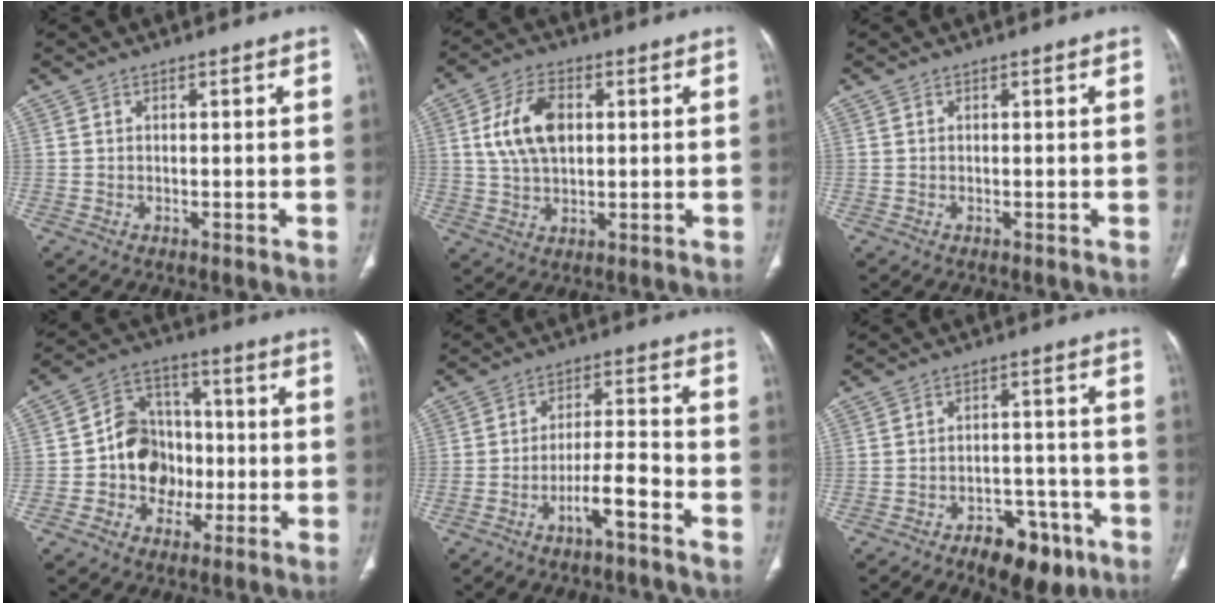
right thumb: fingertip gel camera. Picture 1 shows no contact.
{"total": 10.3, "force": [2.0, 6.3, 7.9], "torque": [-0.143, 0.003, 0.041]}
{"total": 0.0}
{"total": 11.6, "force": [-1.9, 10.1, 5.5], "torque": [-0.039, 0.035, -0.039]}
{"total": 7.0, "force": [-4.1, 1.5, 5.5], "torque": [-0.099, 0.039, -0.071]}
{"total": 11.6, "force": [-7.2, 5.9, 6.9], "torque": [-0.067, 0.051, -0.101]}